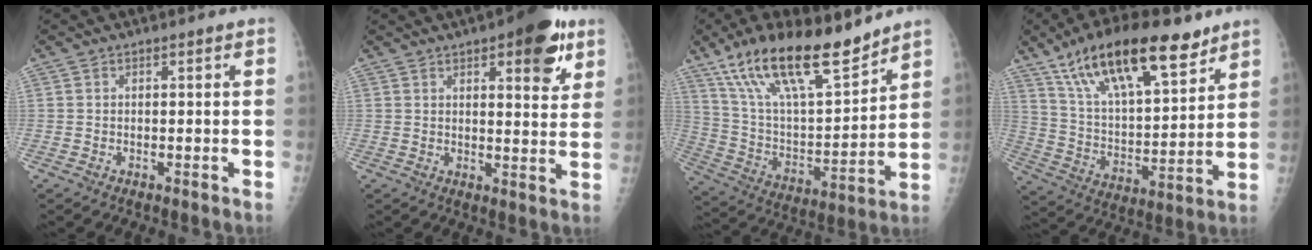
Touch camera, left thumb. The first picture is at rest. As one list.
[{"total": 11.3, "force": [5.9, 4.2, 8.7], "torque": [-0.081, -0.022, 0.071]}, {"total": 21.7, "force": [15.7, 6.5, 13.6], "torque": [-0.214, -0.065, 0.285]}, {"total": 22.8, "force": [14.5, 8.3, 15.5], "torque": [-0.238, -0.043, 0.255]}]